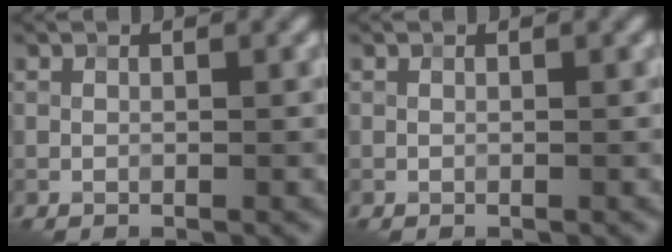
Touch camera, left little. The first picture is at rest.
{"total": 0.0}